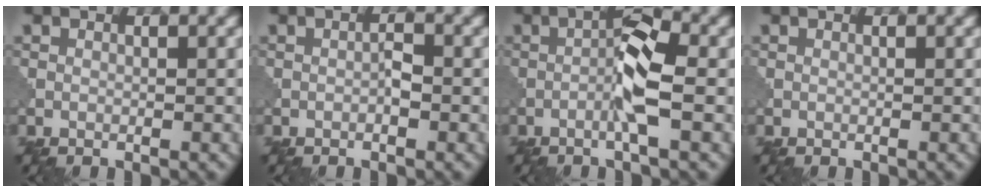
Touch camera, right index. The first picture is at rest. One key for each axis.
{"total": 1.1, "fx": -0.4, "fy": 0.4, "fz": 0.9, "tx": -0.016, "ty": 0.003, "tz": -0.007}
{"total": 3.9, "fx": -1.1, "fy": 0.3, "fz": 3.7, "tx": -0.070, "ty": 0.011, "tz": -0.027}
{"total": 0.0}